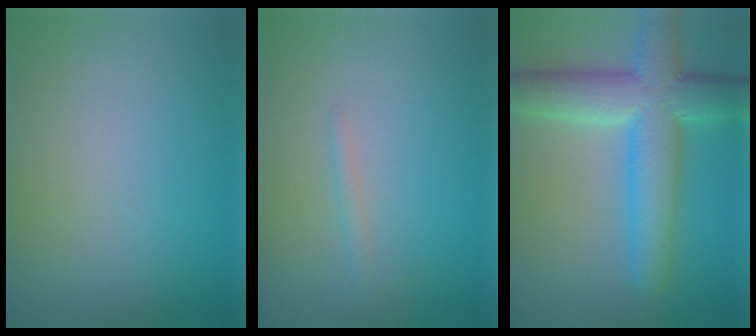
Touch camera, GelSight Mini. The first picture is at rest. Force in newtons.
{"total": 1.0, "press": 1.0, "slide": 0.0}
{"total": 8.6, "press": 8.6, "slide": 0.3}